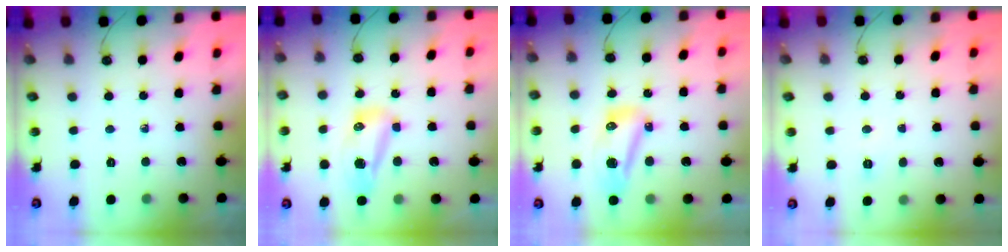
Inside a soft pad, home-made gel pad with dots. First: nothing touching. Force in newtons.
{"total": 17.6, "press": 11.8, "slide": 13.1}
{"total": 8.7, "press": 8.6, "slide": 1.1}
{"total": 4.9, "press": 4.9, "slide": 0.5}